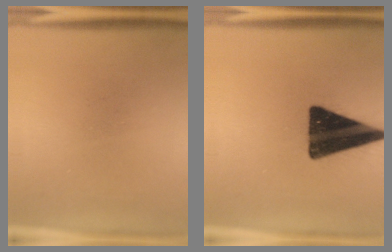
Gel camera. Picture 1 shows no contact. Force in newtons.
{"total": 17.8}